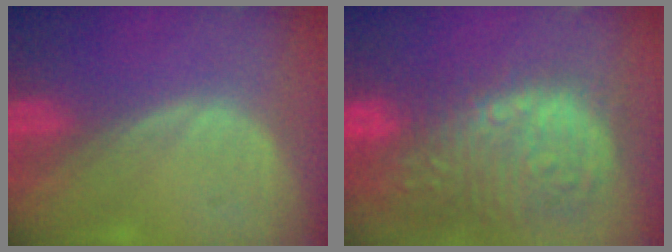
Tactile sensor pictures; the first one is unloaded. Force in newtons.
{"total": 15.5, "press": 12.6, "slide": 9.0}